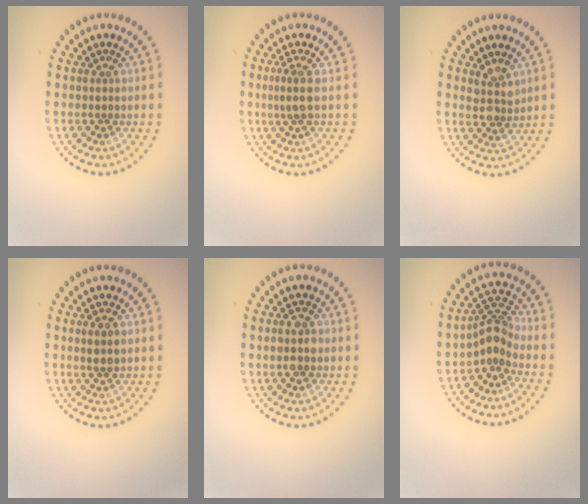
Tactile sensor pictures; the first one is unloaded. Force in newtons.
{"total": 1.9, "press": 1.5, "slide": 1.1}
{"total": 2.3, "press": 2.0, "slide": 1.1}
{"total": 1.8, "press": 1.7, "slide": 0.6}
{"total": 2.4, "press": 2.4, "slide": 0.2}
{"total": 2.8, "press": 2.1, "slide": 1.9}